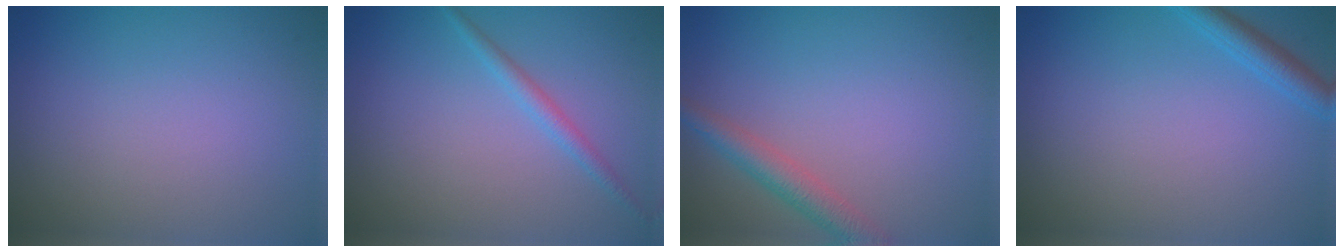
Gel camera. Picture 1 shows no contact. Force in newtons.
{"total": 1.4, "press": 1.4, "slide": 0.1}
{"total": 2.6, "press": 2.6, "slide": 0.1}
{"total": 1.9, "press": 1.9, "slide": 0.2}